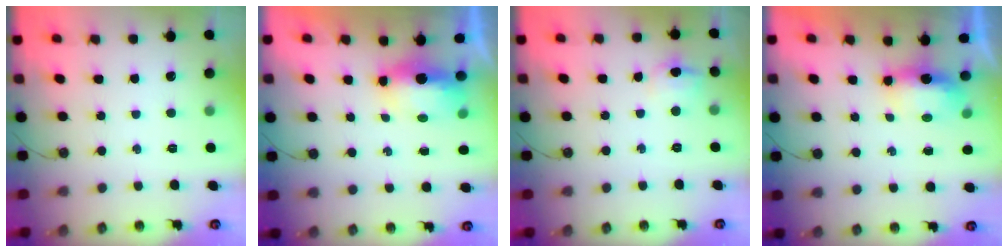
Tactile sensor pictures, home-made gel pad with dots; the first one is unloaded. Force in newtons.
{"total": 15.0, "press": 9.1, "slide": 11.9}
{"total": 12.9, "press": 5.7, "slide": 11.5}
{"total": 5.8, "press": 5.6, "slide": 1.5}